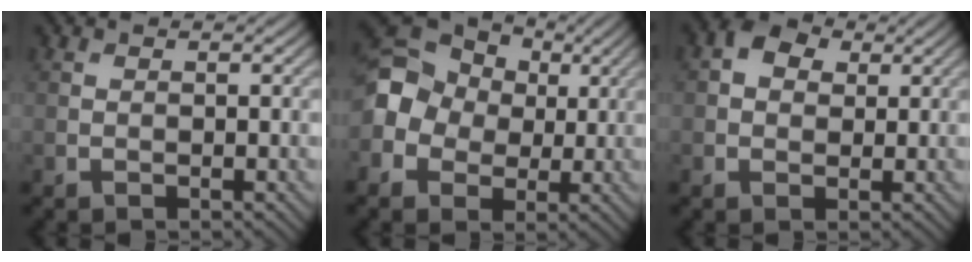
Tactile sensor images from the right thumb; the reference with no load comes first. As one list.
[{"total": 12.1, "force": [0.7, 10.5, 6.1], "torque": [-0.162, 0.017, -0.015]}, {"total": 3.8, "force": [1.2, 2.9, 2.1], "torque": [-0.042, 0.006, 0.014]}]